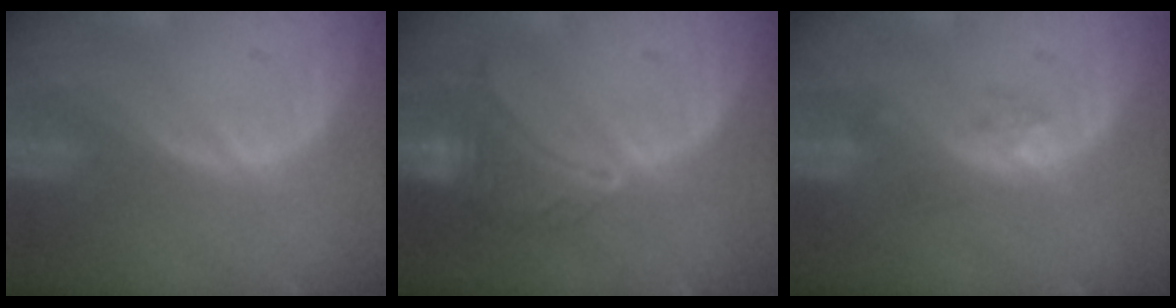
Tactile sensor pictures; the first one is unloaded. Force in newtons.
{"total": 6.6, "press": 6.5, "slide": 0.6}
{"total": 1.9, "press": 1.9, "slide": 0.2}